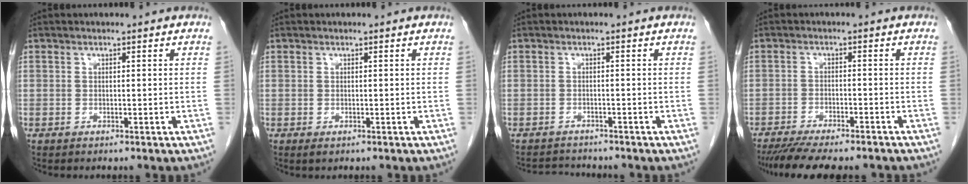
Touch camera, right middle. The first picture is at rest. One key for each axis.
{"total": 0.6, "fx": -0.2, "fy": 0.3, "fz": 0.4, "tx": -0.007, "ty": -0.002, "tz": 0.000}
{"total": 3.3, "fx": -3.2, "fy": 0.4, "fz": -0.1, "tx": -0.002, "ty": -0.011, "tz": -0.053}
{"total": 11.7, "fx": -10.1, "fy": 2.0, "fz": 5.6, "tx": -0.082, "ty": -0.016, "tz": -0.145}